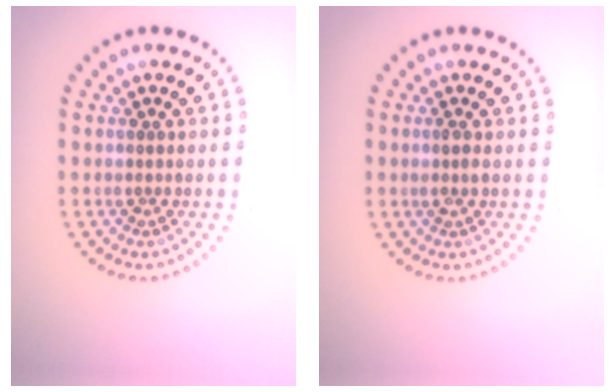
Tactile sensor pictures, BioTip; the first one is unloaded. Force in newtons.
{"total": 0.8, "press": 0.7, "slide": 0.4}